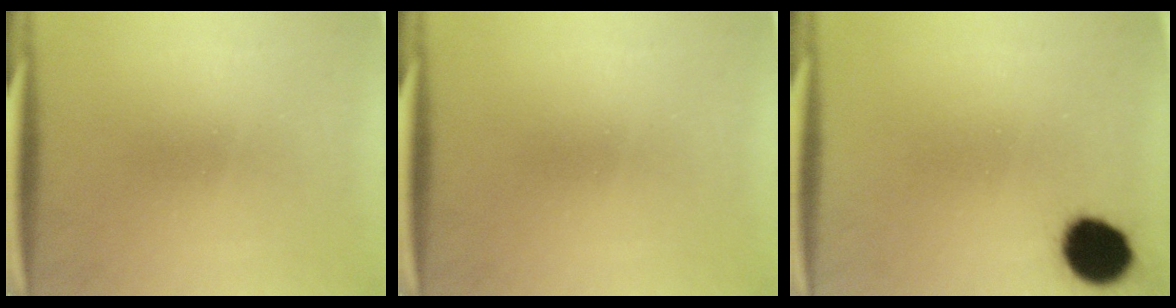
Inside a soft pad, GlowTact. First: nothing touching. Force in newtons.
{"total": 0.0}
{"total": 6.6}